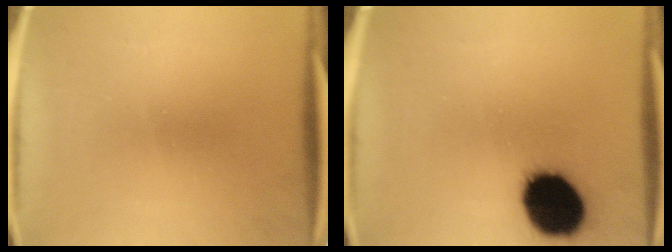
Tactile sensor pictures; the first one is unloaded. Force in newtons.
{"total": 19.0}